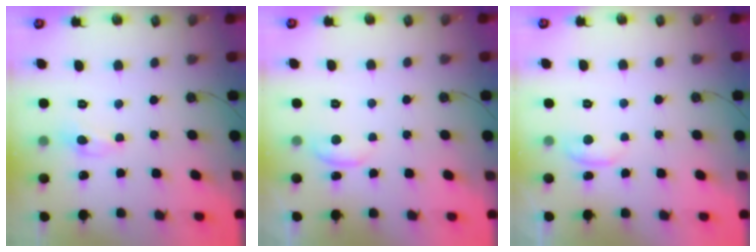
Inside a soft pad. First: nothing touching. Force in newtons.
{"total": 1.1, "press": 1.0, "slide": 0.6}
{"total": 0.6, "press": 0.1, "slide": 0.6}